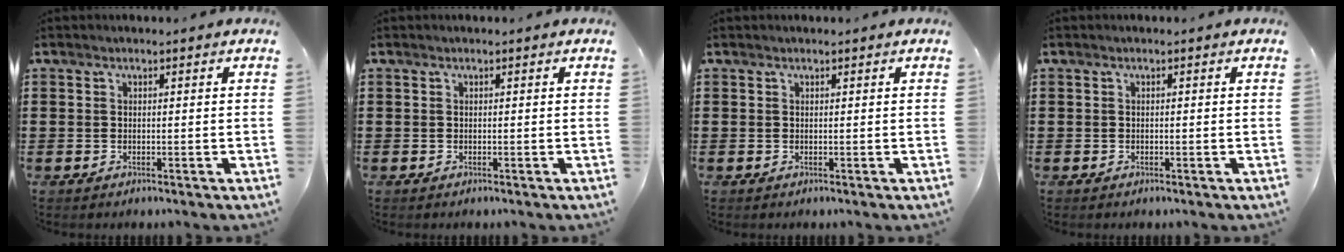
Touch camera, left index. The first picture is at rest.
{"total": 0.0}
{"total": 0.0}
{"total": 0.0}